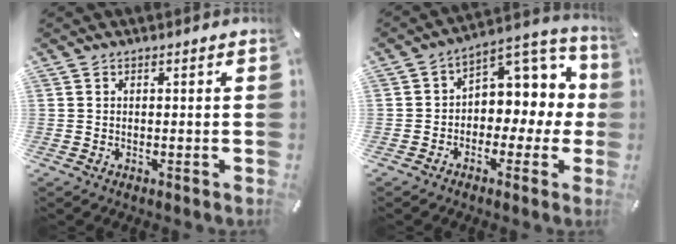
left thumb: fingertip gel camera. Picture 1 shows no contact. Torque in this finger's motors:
{"motor_torque": [0.53, 0.52, 0.18, -0.01, 0.08]}